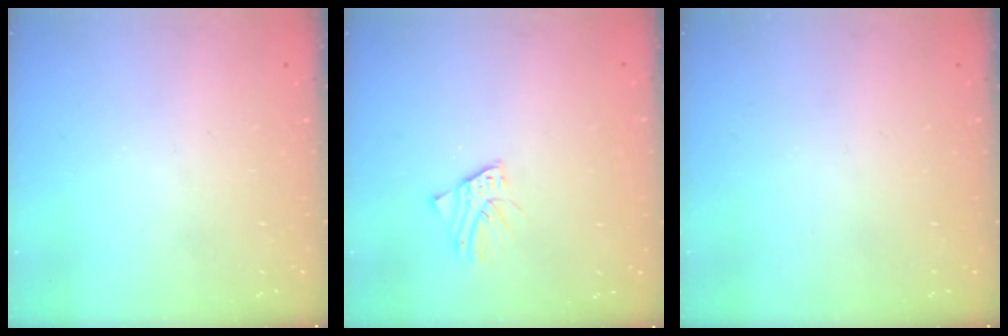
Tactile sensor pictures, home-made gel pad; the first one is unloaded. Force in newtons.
{"total": 1.6, "press": 1.6, "slide": 0.3}
{"total": 0.0}